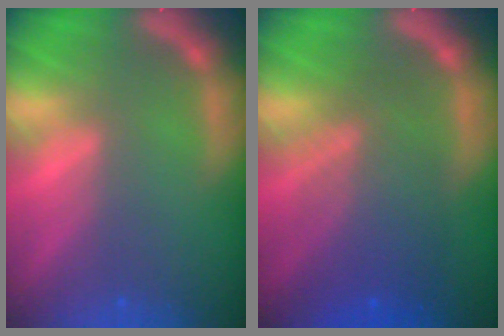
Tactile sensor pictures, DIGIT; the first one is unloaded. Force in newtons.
{"total": 7.0}